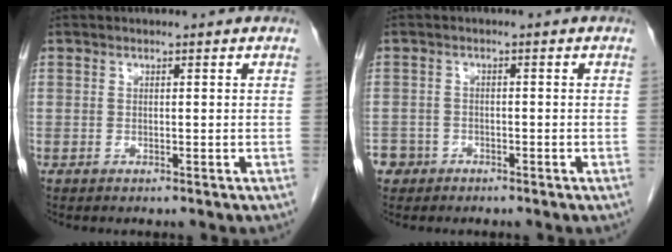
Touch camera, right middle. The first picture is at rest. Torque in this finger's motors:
{"motor_torque": [0.38, -0.34, 0.03, 0.00]}